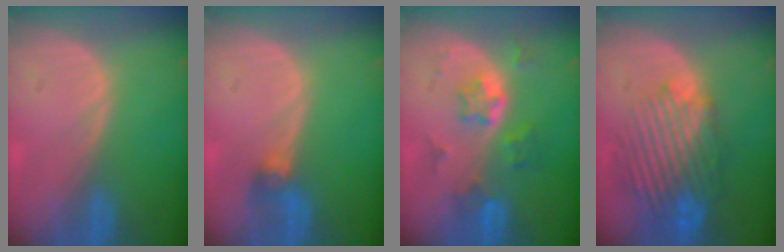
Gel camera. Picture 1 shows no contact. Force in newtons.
{"total": 2.8, "press": 2.6, "slide": 1.0}
{"total": 5.9, "press": 5.3, "slide": 2.5}
{"total": 10.4, "press": 9.3, "slide": 4.6}